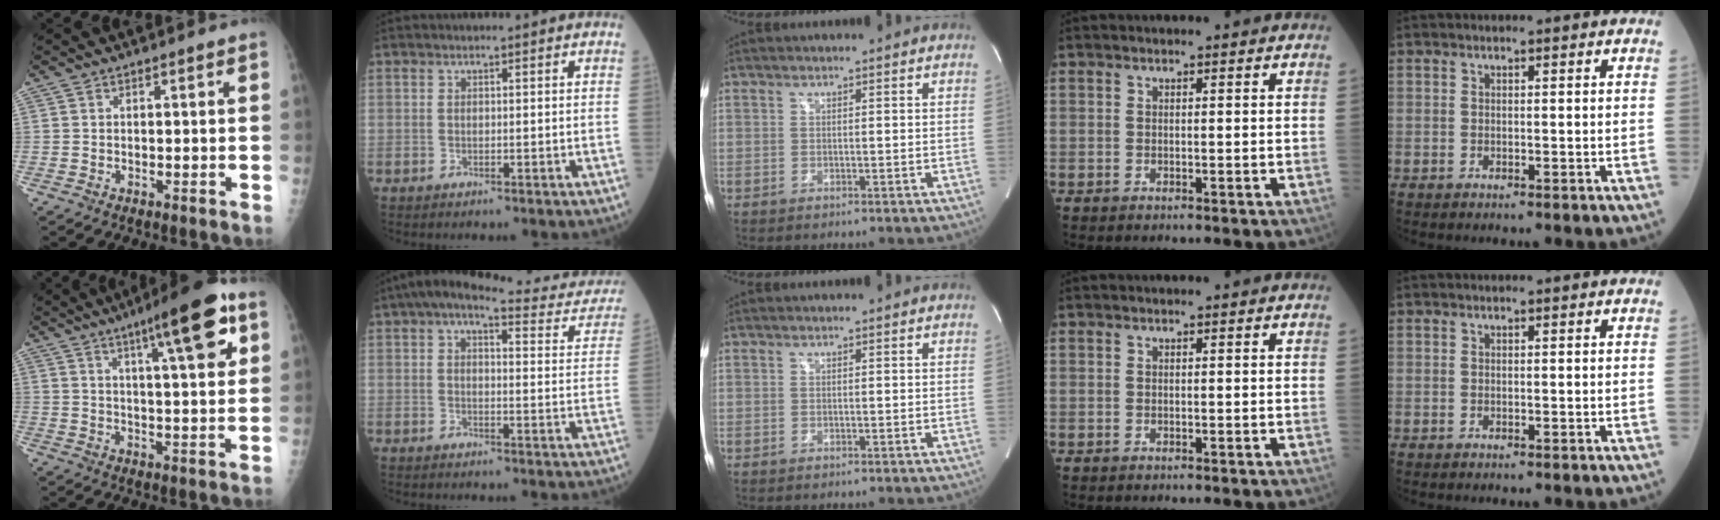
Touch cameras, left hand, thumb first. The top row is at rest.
{"thumb": {"total": 14.4, "force": [6.8, 2.7, 12.3], "torque": [-0.169, -0.018, 0.096]}, "index": {"total": 18.3, "force": [16.0, 4.0, 7.8], "torque": [-0.091, 0.002, 0.179]}}